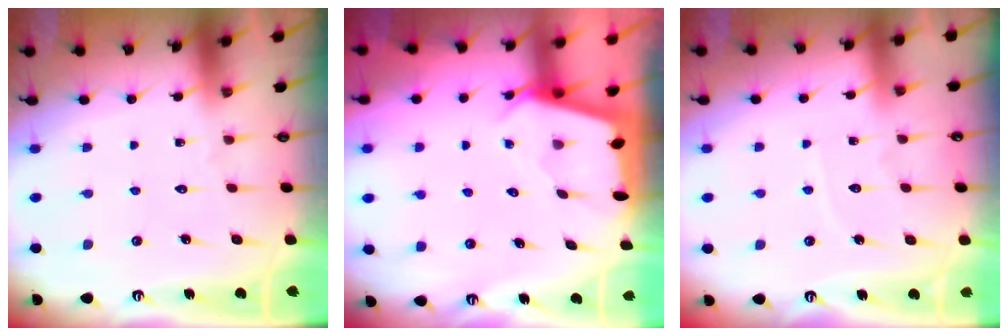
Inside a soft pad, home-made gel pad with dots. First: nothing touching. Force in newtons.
{"total": 2.6, "press": 2.6, "slide": 0.3}
{"total": 3.9, "press": 3.9, "slide": 0.2}